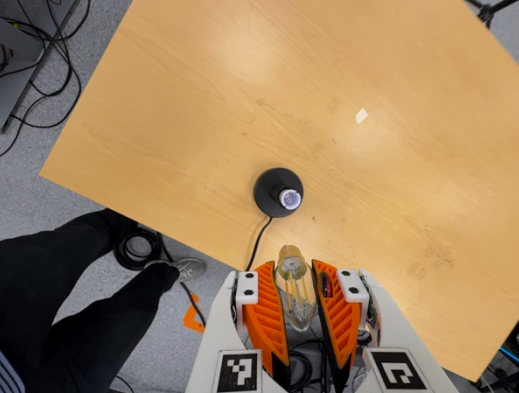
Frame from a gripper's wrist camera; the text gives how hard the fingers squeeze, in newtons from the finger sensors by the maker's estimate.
{"total": 22.0, "left": 25.1, "right": 18.8}